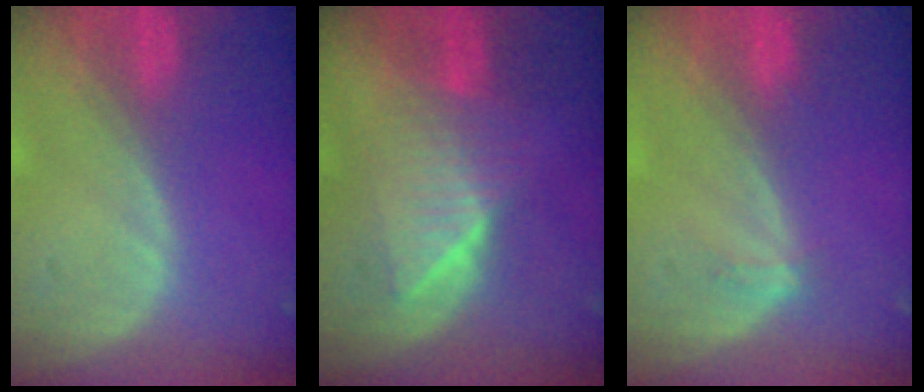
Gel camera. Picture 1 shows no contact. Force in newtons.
{"total": 6.4, "press": 6.3, "slide": 1.1}
{"total": 1.5, "press": 1.1, "slide": 1.0}